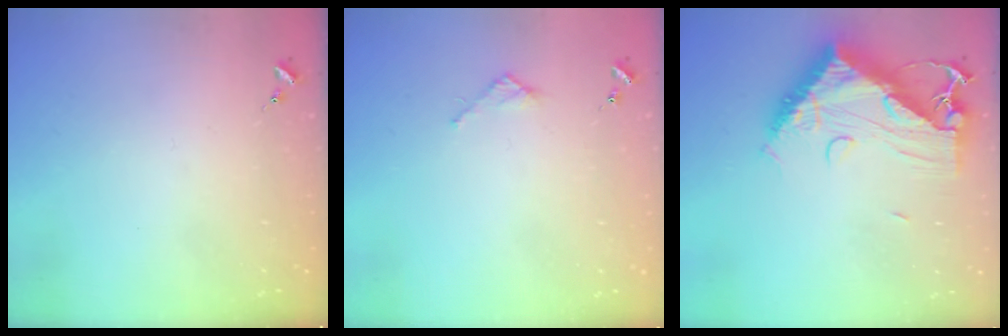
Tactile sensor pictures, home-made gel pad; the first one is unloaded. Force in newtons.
{"total": 2.7, "press": 2.7, "slide": 0.2}
{"total": 15.7, "press": 15.6, "slide": 1.5}